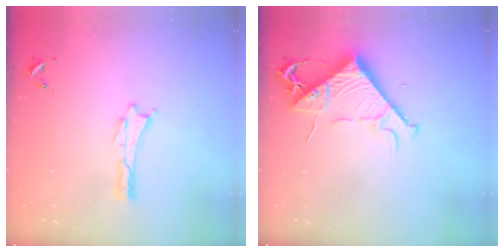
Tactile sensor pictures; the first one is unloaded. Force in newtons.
{"total": 8.1, "press": 8.1, "slide": 1.1}